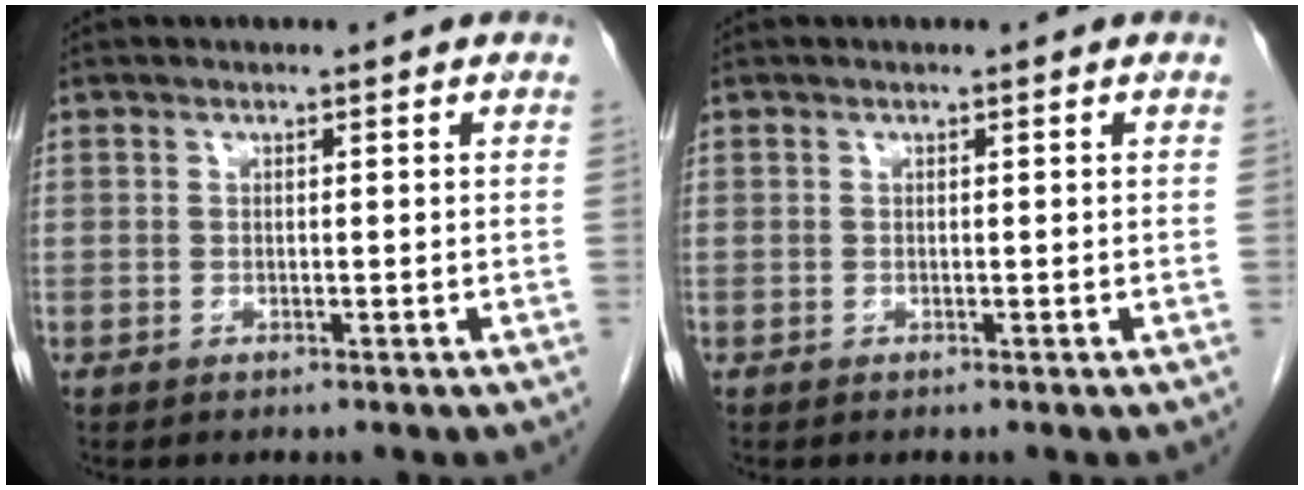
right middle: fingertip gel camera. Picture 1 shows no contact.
{"total": 0.0}